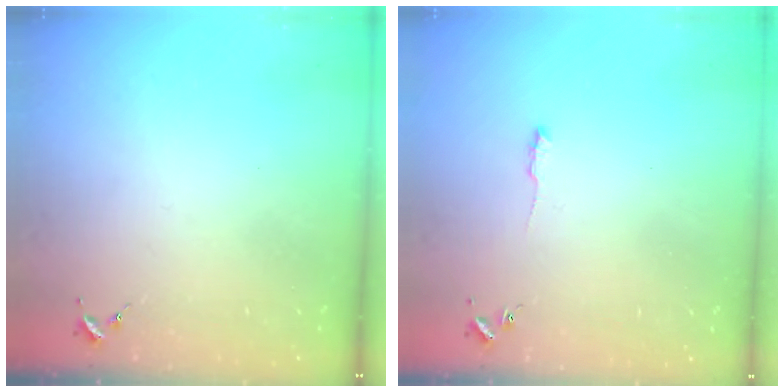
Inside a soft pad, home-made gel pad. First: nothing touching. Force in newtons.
{"total": 3.7, "press": 3.6, "slide": 0.5}